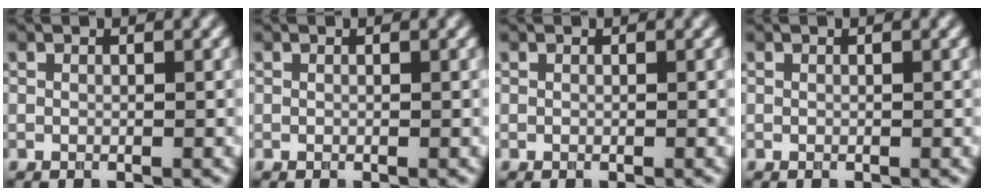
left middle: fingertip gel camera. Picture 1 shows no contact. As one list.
[{"total": 0.0}, {"total": 0.0}, {"total": 0.0}]